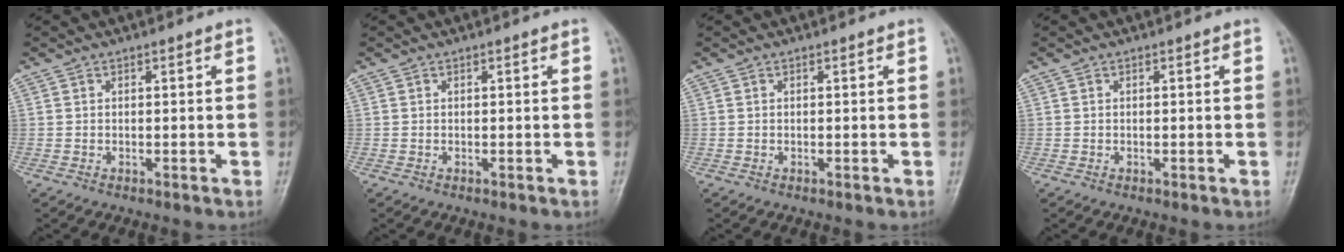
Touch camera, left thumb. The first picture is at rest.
{"total": 0.0}
{"total": 0.0}
{"total": 0.0}